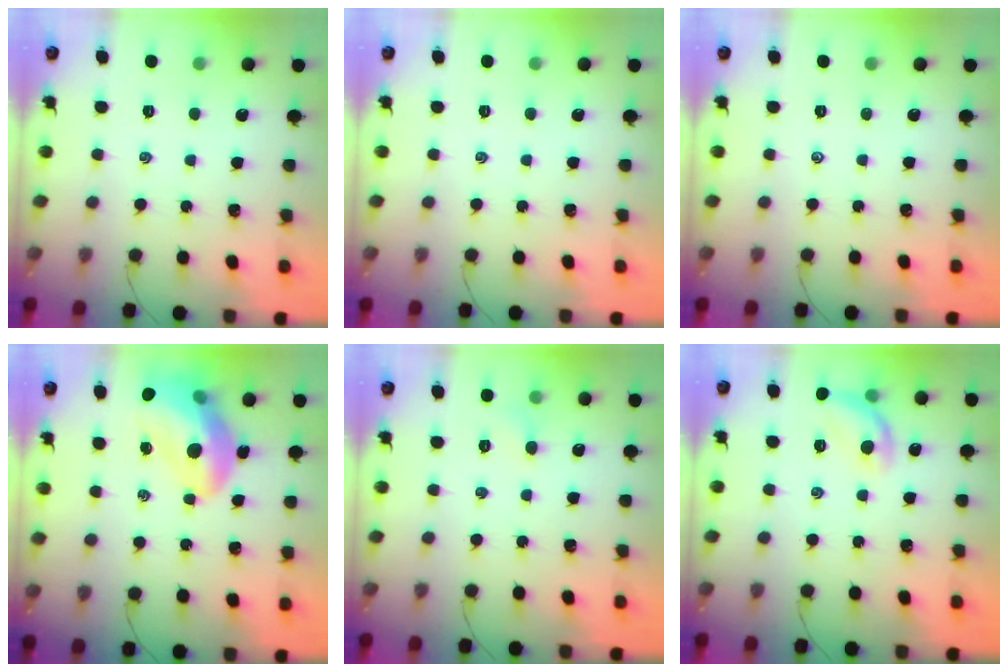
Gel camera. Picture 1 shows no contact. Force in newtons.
{"total": 0.0}
{"total": 0.0}
{"total": 17.0, "press": 16.4, "slide": 4.5}
{"total": 3.0, "press": 2.8, "slide": 1.0}
{"total": 10.6, "press": 10.5, "slide": 1.5}